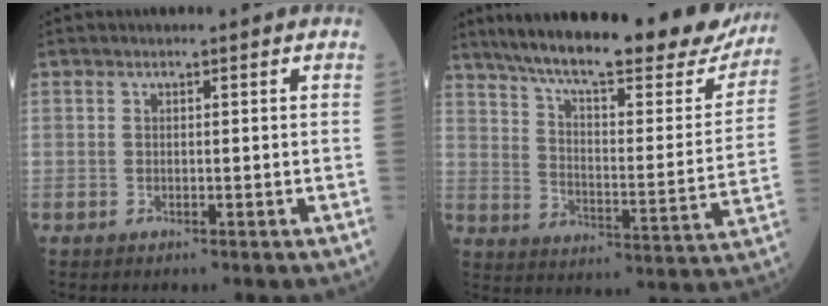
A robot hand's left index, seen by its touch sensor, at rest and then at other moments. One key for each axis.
{"total": 28.9, "fx": 24.0, "fy": 5.7, "fz": 15.0, "tx": -0.234, "ty": -0.044, "tz": 0.312}